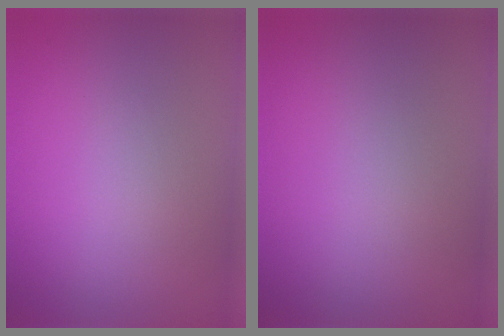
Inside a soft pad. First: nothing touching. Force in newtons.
{"total": 0.0}